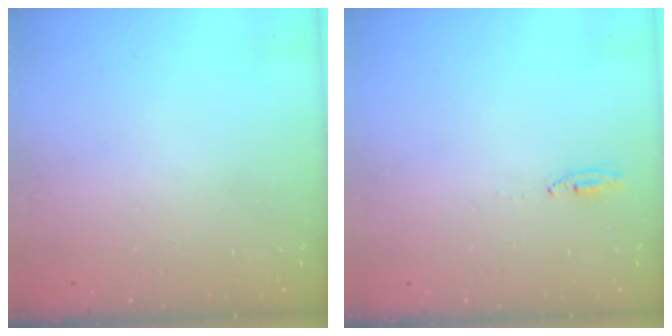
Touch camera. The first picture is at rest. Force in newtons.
{"total": 2.9, "press": 2.7, "slide": 1.1}